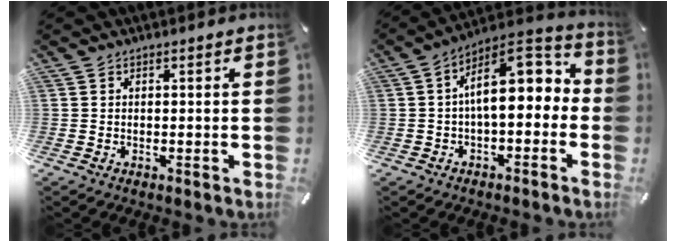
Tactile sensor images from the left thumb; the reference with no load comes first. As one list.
[{"total": 14.0, "force": [2.5, 7.1, 11.8], "torque": [-0.168, -0.016, 0.044]}]